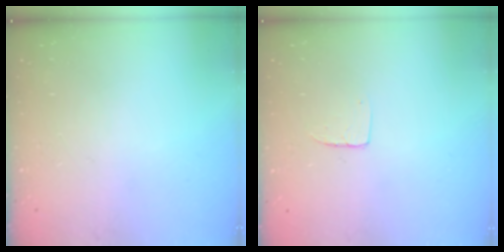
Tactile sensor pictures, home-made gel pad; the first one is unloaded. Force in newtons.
{"total": 3.8, "press": 3.8, "slide": 0.2}